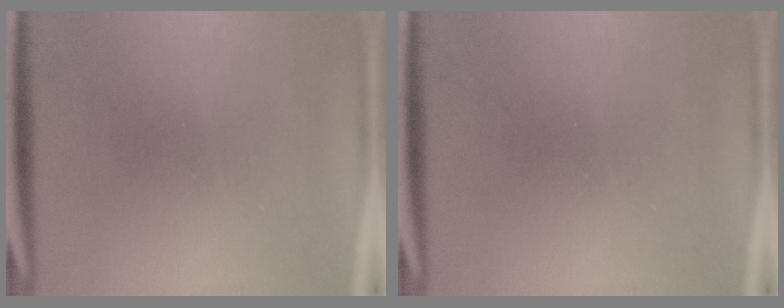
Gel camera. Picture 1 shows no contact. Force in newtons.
{"total": 0.0}